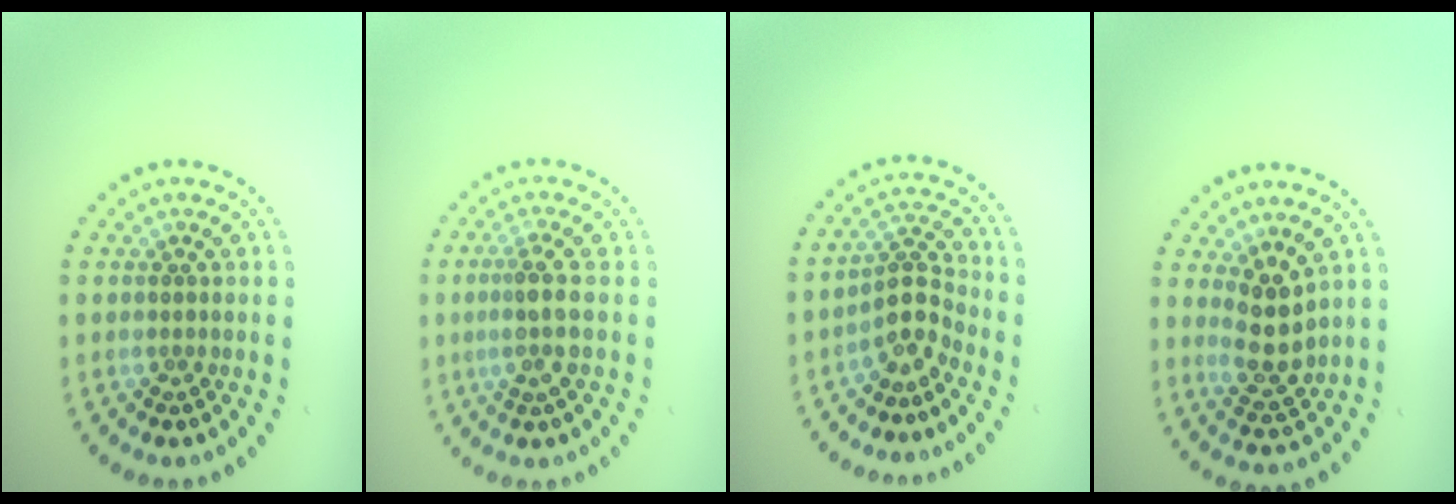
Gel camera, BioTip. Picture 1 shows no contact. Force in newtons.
{"total": 2.5, "press": 1.9, "slide": 1.5}
{"total": 2.9, "press": 2.3, "slide": 1.7}
{"total": 3.4, "press": 3.1, "slide": 1.2}